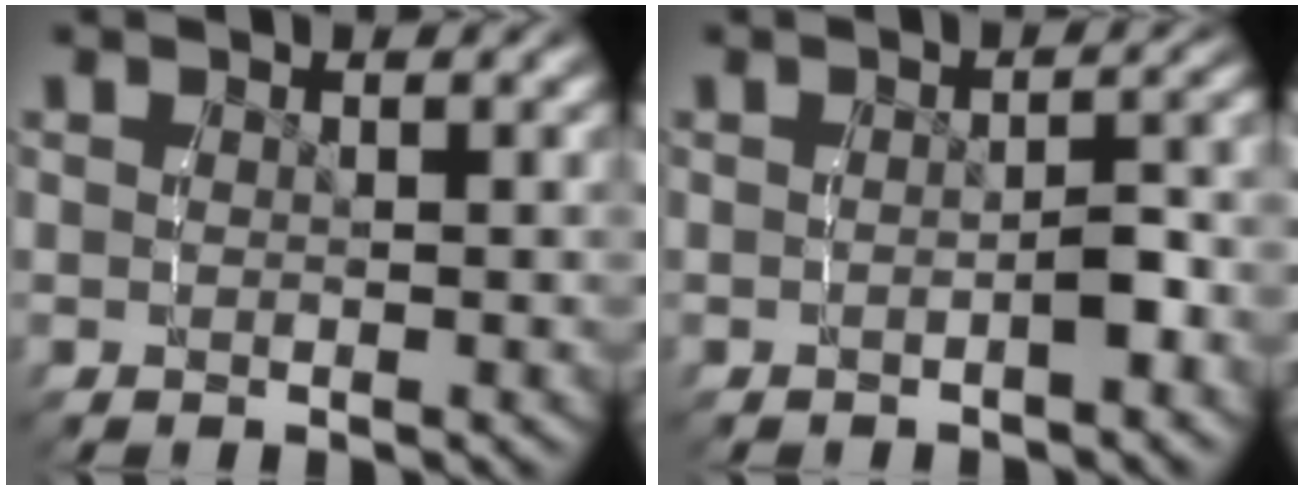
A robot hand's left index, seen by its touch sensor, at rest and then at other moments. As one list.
[{"total": 2.2, "force": [-1.2, 1.0, 1.6], "torque": [-0.022, 0.001, -0.020]}]